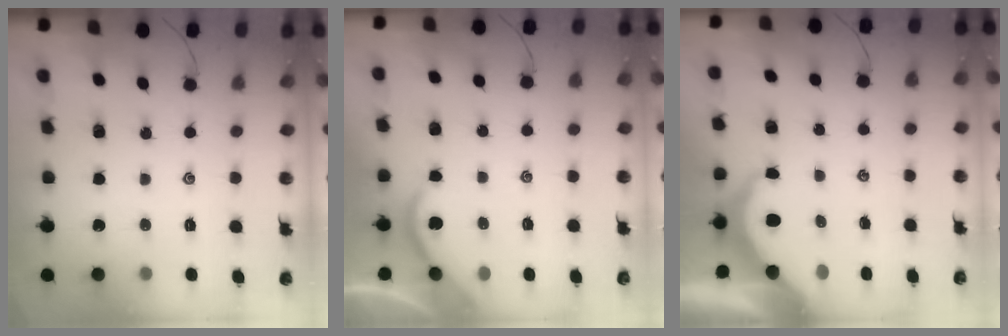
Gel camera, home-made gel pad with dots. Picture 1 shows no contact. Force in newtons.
{"total": 2.4, "press": 2.3, "slide": 0.5}
{"total": 4.7, "press": 4.7, "slide": 0.4}